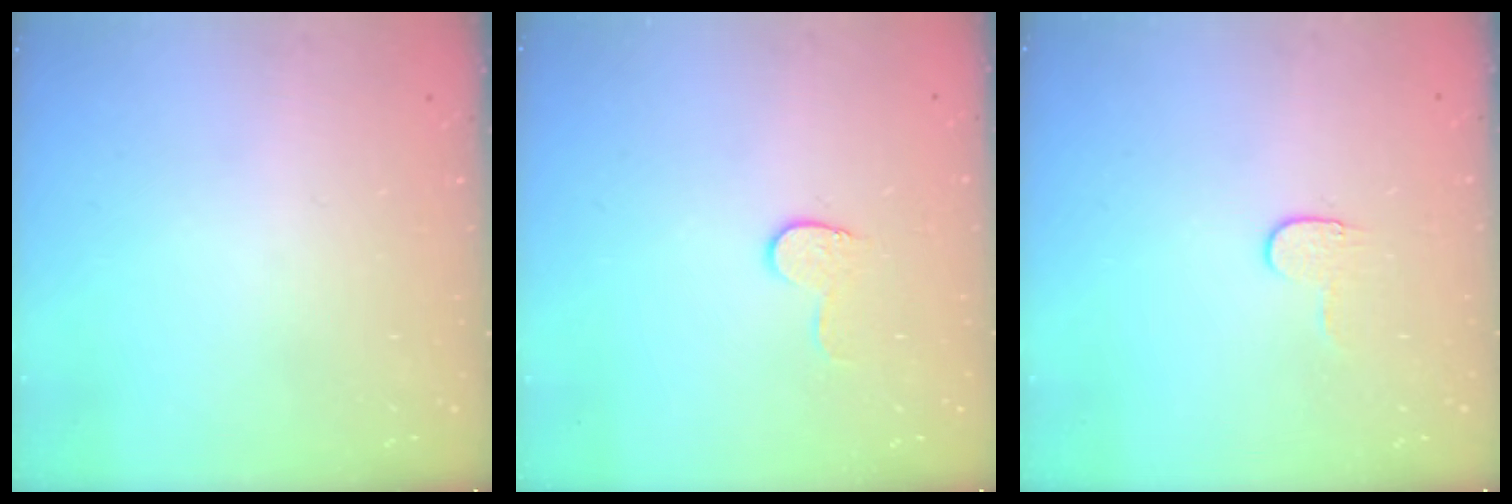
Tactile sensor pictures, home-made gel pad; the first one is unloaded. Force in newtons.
{"total": 5.6, "press": 5.6, "slide": 0.5}
{"total": 3.6, "press": 3.6, "slide": 0.4}